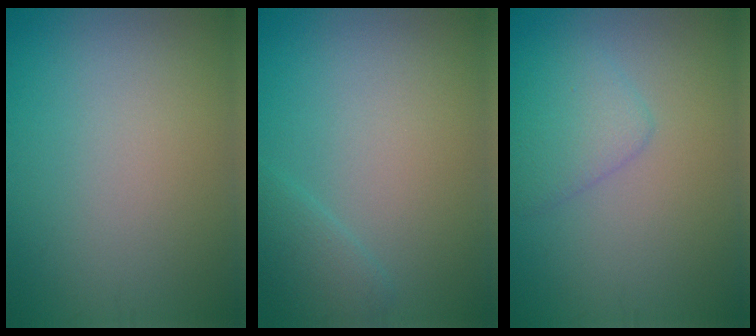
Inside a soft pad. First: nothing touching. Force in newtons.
{"total": 1.7, "press": 1.7, "slide": 0.1}
{"total": 2.7, "press": 2.7, "slide": 0.0}